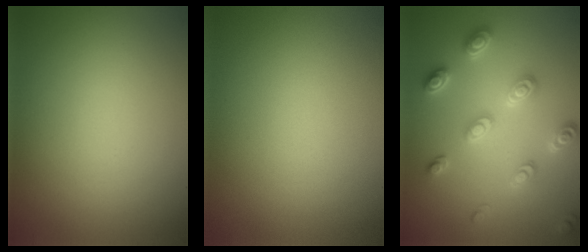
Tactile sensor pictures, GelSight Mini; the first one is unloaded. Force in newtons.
{"total": 0.0}
{"total": 3.5, "press": 3.5, "slide": 0.5}